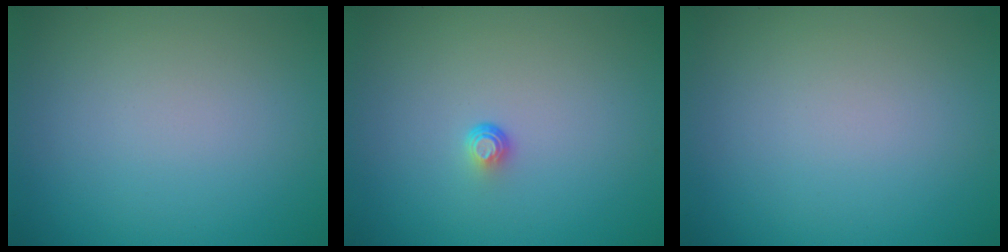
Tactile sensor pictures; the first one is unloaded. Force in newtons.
{"total": 0.9, "press": 0.5, "slide": 0.7}
{"total": 0.0}